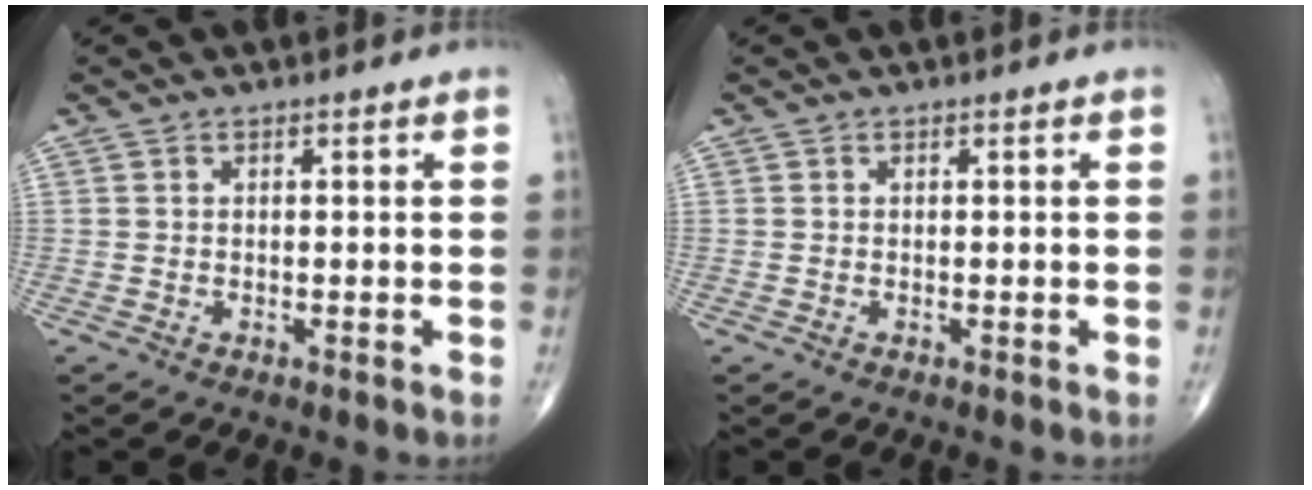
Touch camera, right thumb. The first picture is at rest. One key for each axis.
{"total": 0.0}